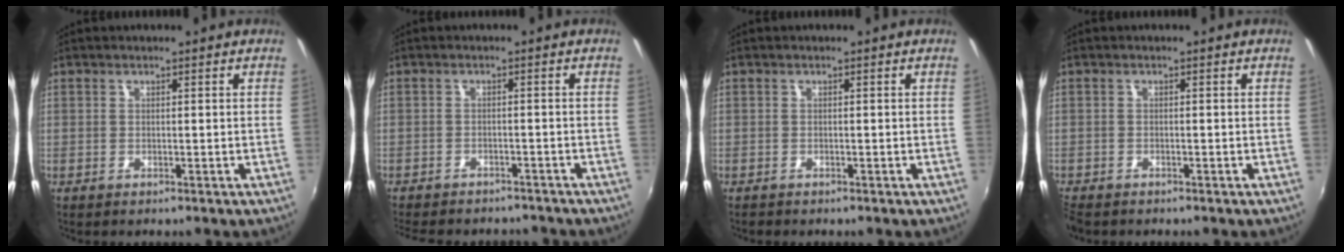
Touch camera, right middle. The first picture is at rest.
{"total": 10.8, "force": [-9.4, 3.6, 3.9], "torque": [-0.094, -0.018, -0.135]}
{"total": 0.7, "force": [-0.6, 0.3, 0.0], "torque": [-0.002, -0.003, -0.013]}
{"total": 2.7, "force": [-2.4, 1.0, 0.8], "torque": [-0.027, -0.014, -0.048]}